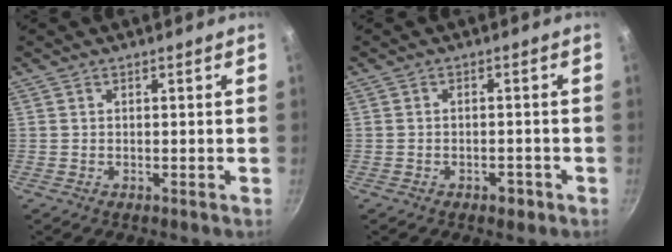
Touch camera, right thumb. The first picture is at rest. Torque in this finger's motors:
{"motor_torque": [-0.20, 0.16, -0.09, 0.04, -0.03]}